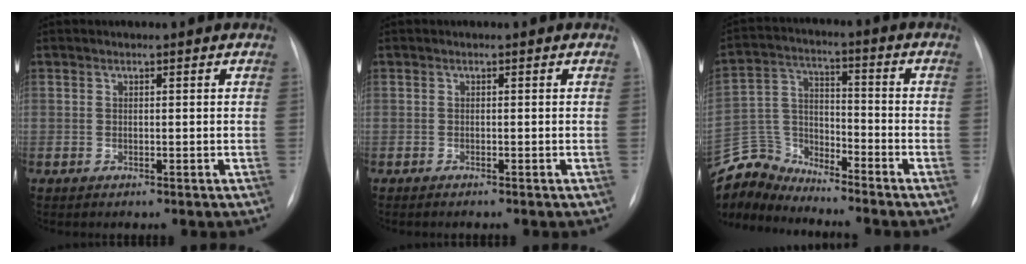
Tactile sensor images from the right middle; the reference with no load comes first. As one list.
[{"total": 0.8, "force": [-0.7, 0.0, 0.4], "torque": [-0.006, -0.001, -0.008]}, {"total": 9.3, "force": [-9.2, 1.0, -1.1], "torque": [0.015, 0.032, -0.184]}]